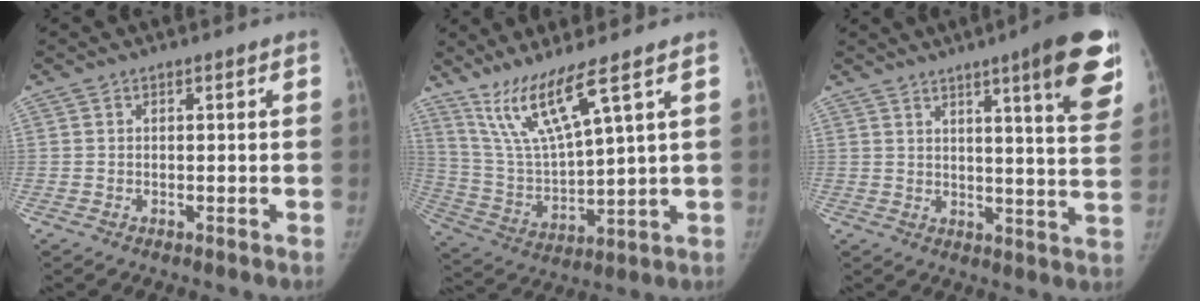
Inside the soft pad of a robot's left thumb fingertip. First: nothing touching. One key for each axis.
{"total": 11.7, "fx": 7.9, "fy": 0.4, "fz": 8.7, "tx": -0.178, "ty": -0.047, "tz": 0.175}
{"total": 15.6, "fx": 8.7, "fy": 2.1, "fz": 12.8, "tx": -0.142, "ty": -0.045, "tz": 0.108}